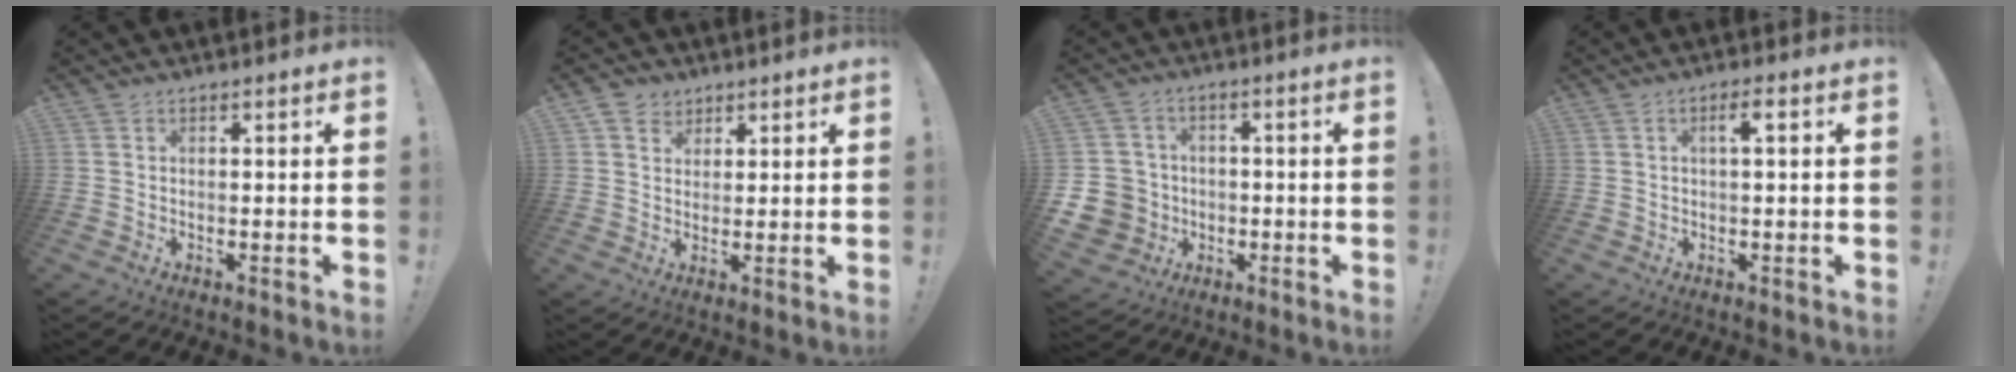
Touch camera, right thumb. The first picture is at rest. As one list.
[{"total": 4.6, "force": [2.6, 3.7, 1.0], "torque": [-0.026, -0.005, 0.050]}, {"total": 8.2, "force": [-1.6, 7.8, 2.0], "torque": [-0.041, 0.014, -0.025]}, {"total": 2.9, "force": [0.6, 0.2, 2.9], "torque": [-0.045, 0.001, 0.003]}]